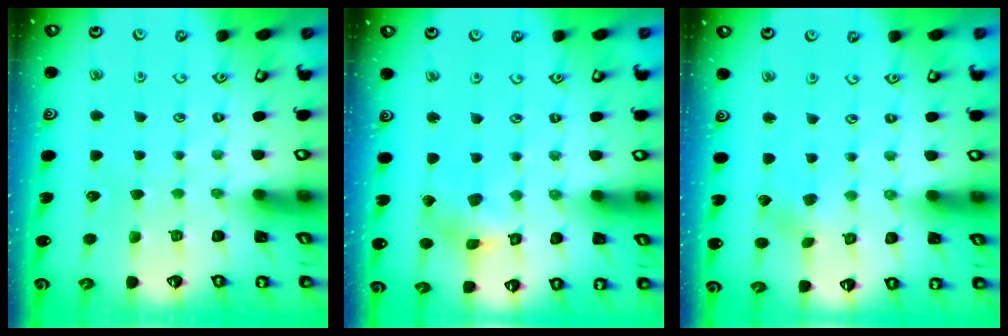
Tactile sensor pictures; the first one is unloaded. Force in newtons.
{"total": 4.8, "press": 4.7, "slide": 0.6}
{"total": 1.8, "press": 1.7, "slide": 0.6}